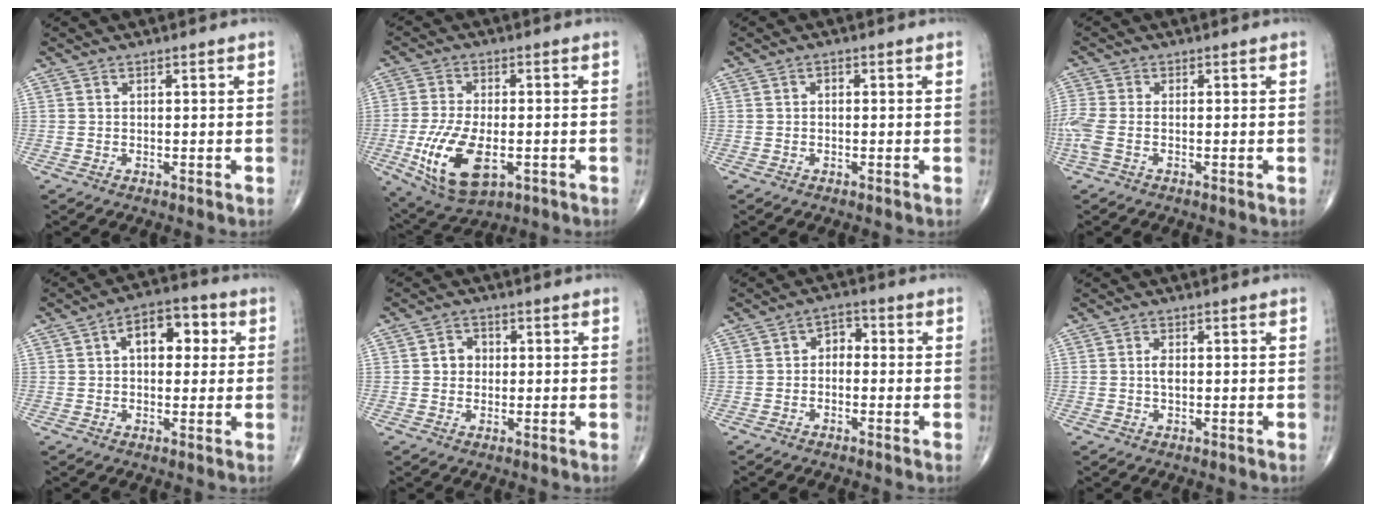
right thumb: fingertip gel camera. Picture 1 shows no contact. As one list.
[{"total": 13.9, "force": [-3.9, 7.0, 11.4], "torque": [-0.218, -0.004, -0.058]}, {"total": 0.7, "force": [0.0, 0.6, 0.4], "torque": [-0.004, 0.000, -0.005]}, {"total": 5.4, "force": [-1.6, 2.7, 4.4], "torque": [-0.132, 0.004, -0.034]}, {"total": 9.3, "force": [2.2, 5.5, 7.1], "torque": [-0.077, 0.018, 0.024]}, {"total": 3.4, "force": [0.2, 3.0, 1.6], "torque": [-0.009, 0.008, -0.003]}, {"total": 3.4, "force": [-0.5, 2.5, 2.2], "torque": [-0.016, 0.015, -0.023]}, {"total": 1.7, "force": [0.0, 0.9, 1.5], "torque": [-0.029, -0.002, -0.003]}]